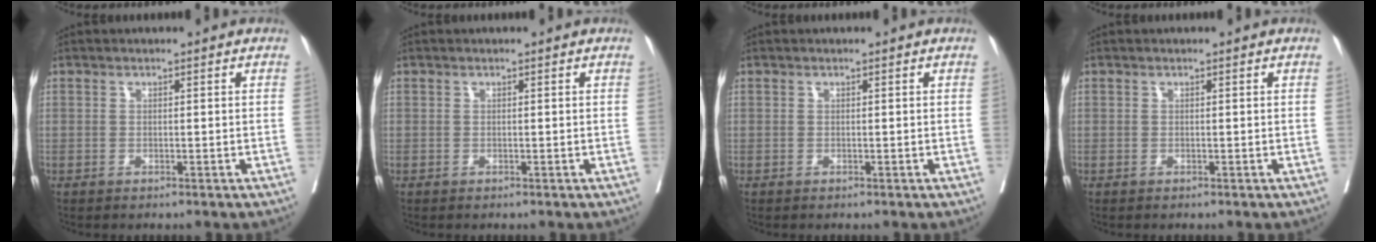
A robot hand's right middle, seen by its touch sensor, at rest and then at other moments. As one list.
[{"total": 0.0}, {"total": 0.0}, {"total": 0.0}]